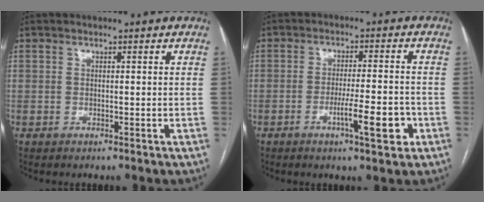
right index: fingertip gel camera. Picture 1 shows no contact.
{"total": 7.2, "force": [-3.1, 0.7, 6.5], "torque": [-0.104, -0.004, -0.045]}